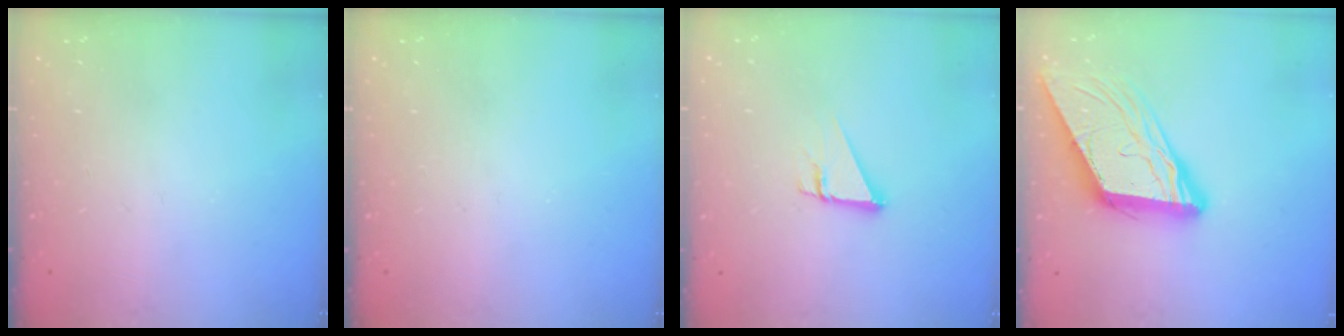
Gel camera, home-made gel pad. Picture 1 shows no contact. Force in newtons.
{"total": 0.0}
{"total": 2.7, "press": 2.7, "slide": 0.2}
{"total": 13.1, "press": 13.1, "slide": 1.3}